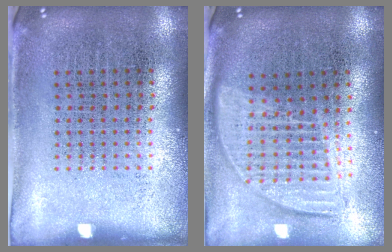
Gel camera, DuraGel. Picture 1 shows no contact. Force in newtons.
{"total": 1.8, "press": 1.5, "slide": 1.0}